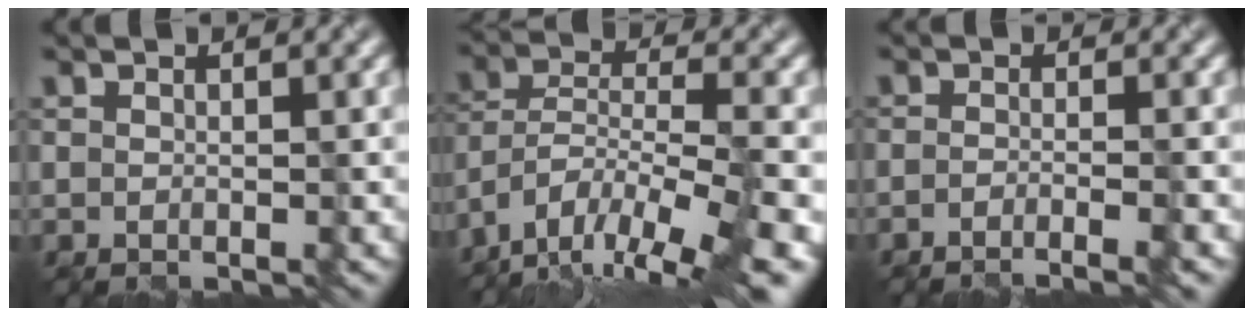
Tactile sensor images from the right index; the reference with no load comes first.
{"total": 14.5, "force": [-10.8, 4.6, 8.6], "torque": [-0.162, -0.019, -0.170]}
{"total": 3.4, "force": [-2.1, 0.9, 2.5], "torque": [-0.028, -0.003, -0.041]}